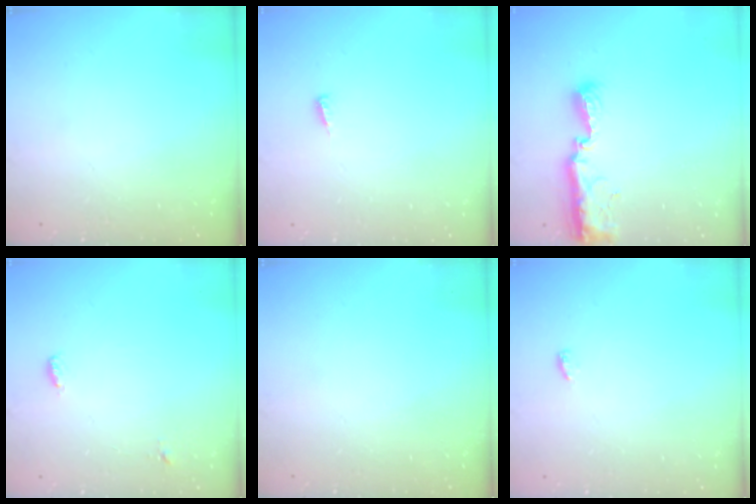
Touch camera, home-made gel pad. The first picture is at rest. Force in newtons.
{"total": 3.8, "press": 3.8, "slide": 0.4}
{"total": 11.2, "press": 10.1, "slide": 4.8}
{"total": 5.0, "press": 4.1, "slide": 2.8}
{"total": 0.0}
{"total": 6.4, "press": 3.3, "slide": 5.5}